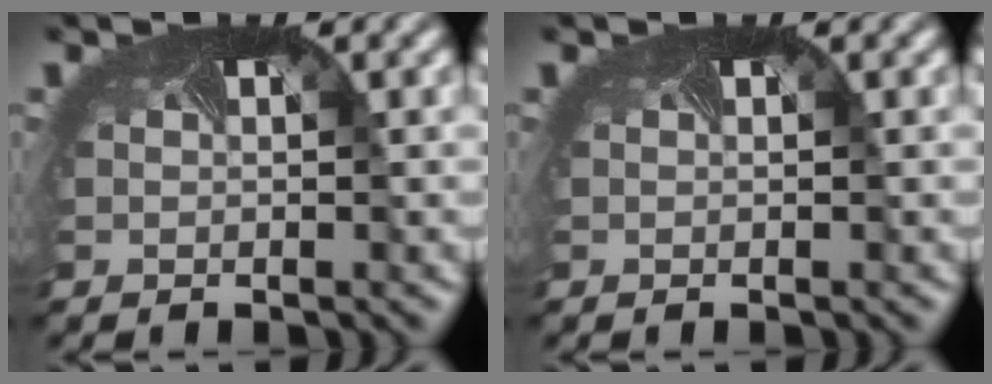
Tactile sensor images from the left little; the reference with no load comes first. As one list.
[{"total": 0.0}]